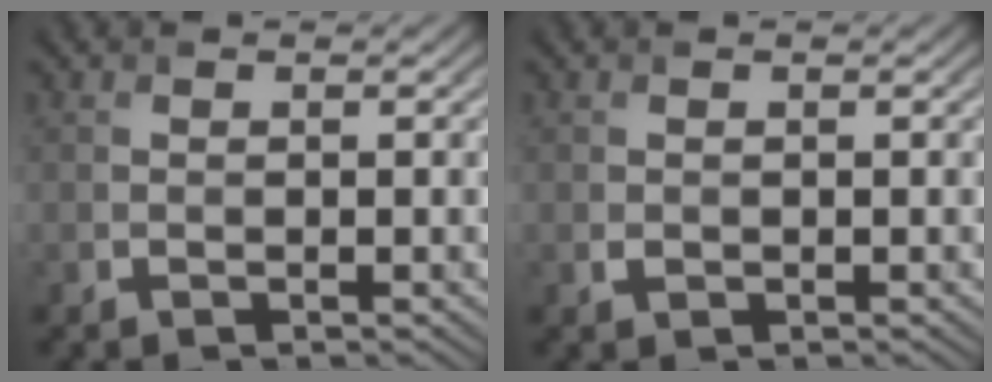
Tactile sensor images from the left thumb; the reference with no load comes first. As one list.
[{"total": 0.5, "force": [0.0, 0.5, 0.3], "torque": [-0.004, -0.004, -0.001]}]